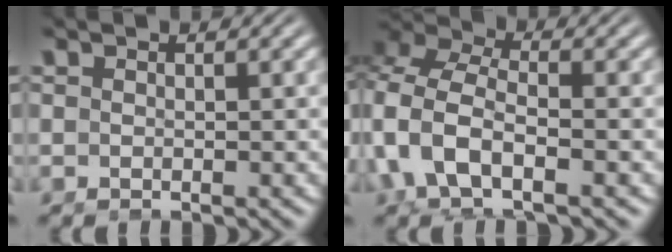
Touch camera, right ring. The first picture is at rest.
{"total": 8.6, "force": [0.2, 6.7, 5.4], "torque": [-0.152, -0.022, 0.001]}